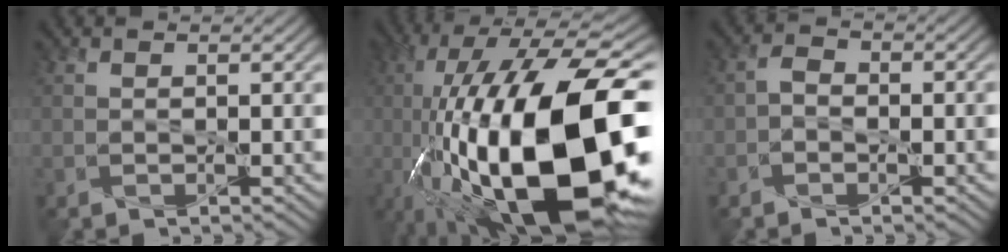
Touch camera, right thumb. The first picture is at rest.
{"total": 23.2, "force": [-5.4, 8.5, 20.9], "torque": [-0.386, -0.001, -0.087]}
{"total": 2.2, "force": [-0.8, 1.6, 1.3], "torque": [-0.021, 0.005, -0.019]}